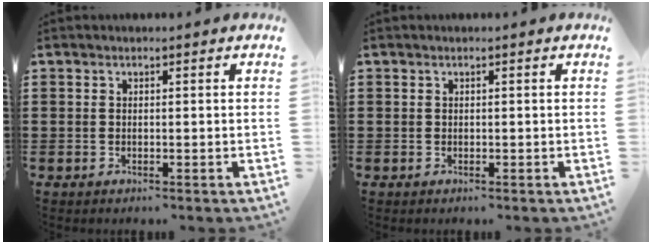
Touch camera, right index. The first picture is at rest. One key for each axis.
{"total": 0.0}